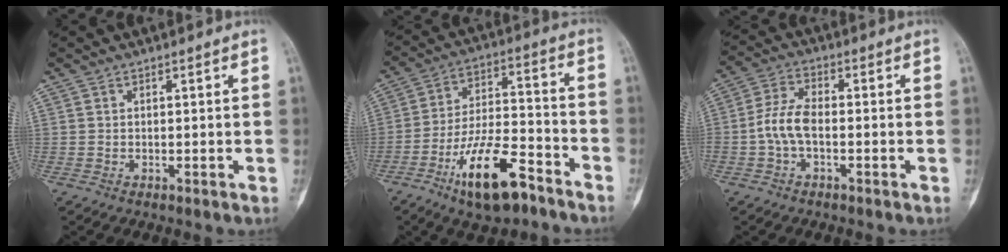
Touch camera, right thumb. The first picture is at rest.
{"total": 15.5, "force": [-9.3, 5.5, 11.1], "torque": [-0.192, 0.061, -0.162]}
{"total": 6.3, "force": [-1.4, 3.2, 5.3], "torque": [-0.115, 0.020, -0.033]}